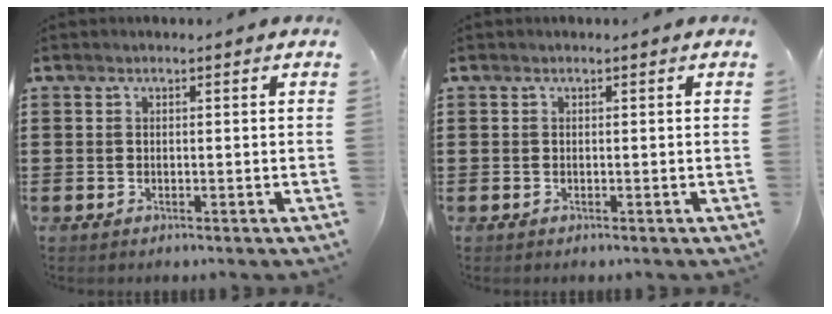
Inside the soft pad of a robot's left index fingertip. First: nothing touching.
{"total": 0.0}